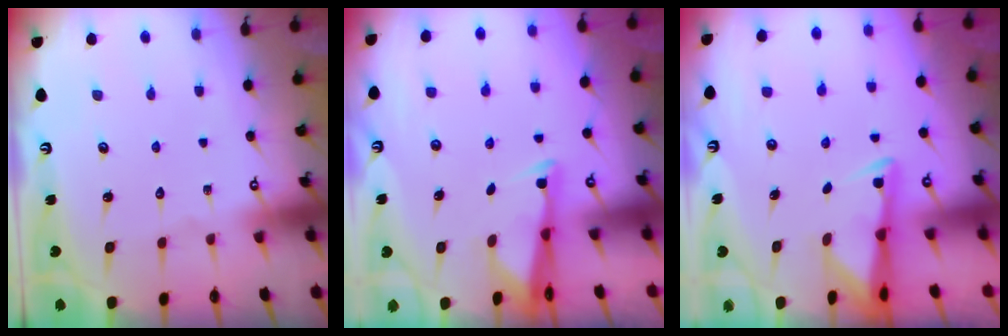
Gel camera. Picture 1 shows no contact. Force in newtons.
{"total": 2.9, "press": 2.8, "slide": 0.8}
{"total": 2.9, "press": 2.9, "slide": 0.6}